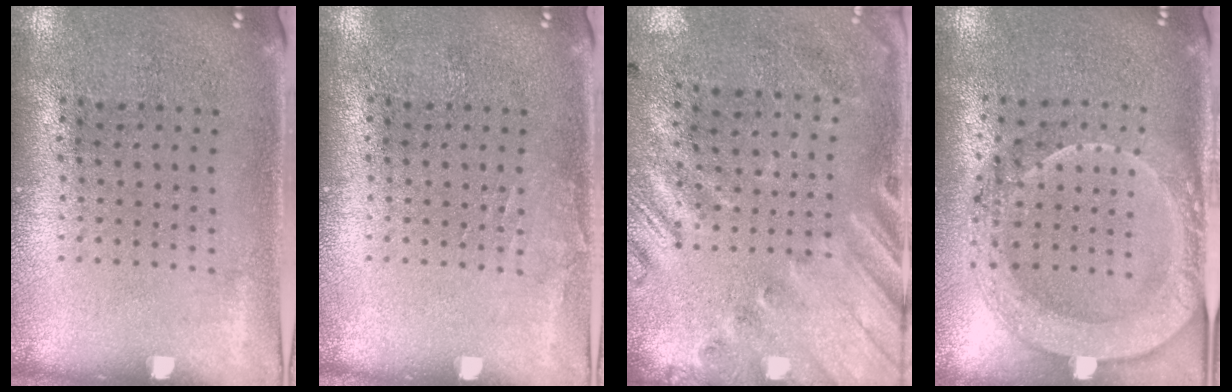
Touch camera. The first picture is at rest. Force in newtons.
{"total": 0.6, "press": 0.6, "slide": 0.1}
{"total": 2.6, "press": 1.8, "slide": 1.8}
{"total": 2.0, "press": 1.9, "slide": 0.6}